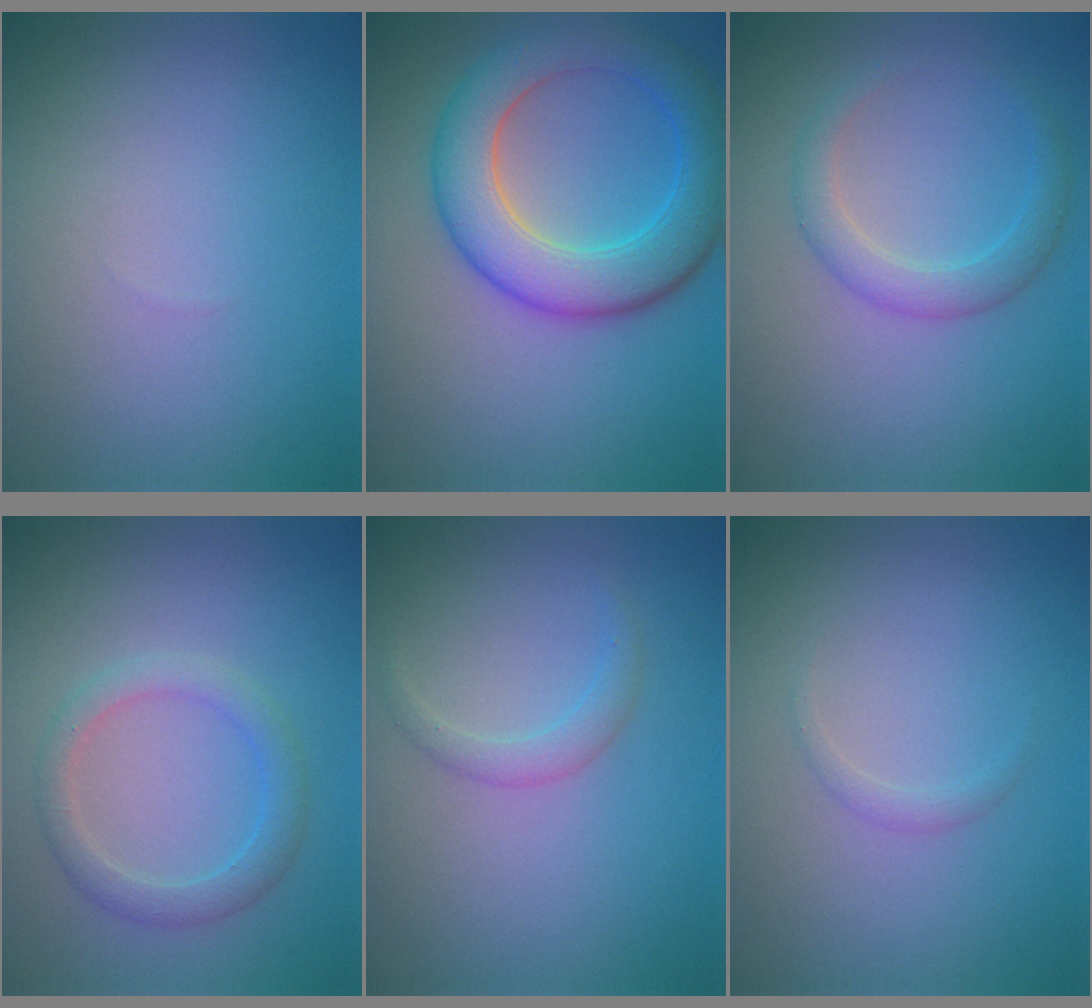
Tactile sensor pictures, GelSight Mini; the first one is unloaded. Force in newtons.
{"total": 7.3, "press": 7.3, "slide": 0.2}
{"total": 2.5, "press": 2.5, "slide": 0.1}
{"total": 2.5, "press": 2.5, "slide": 0.0}
{"total": 1.5, "press": 1.5, "slide": 0.1}
{"total": 0.8, "press": 0.8, "slide": 0.0}